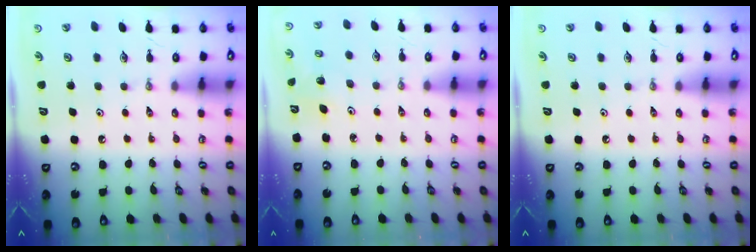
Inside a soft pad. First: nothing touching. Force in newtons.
{"total": 2.3, "press": 2.3, "slide": 0.2}
{"total": 0.0}